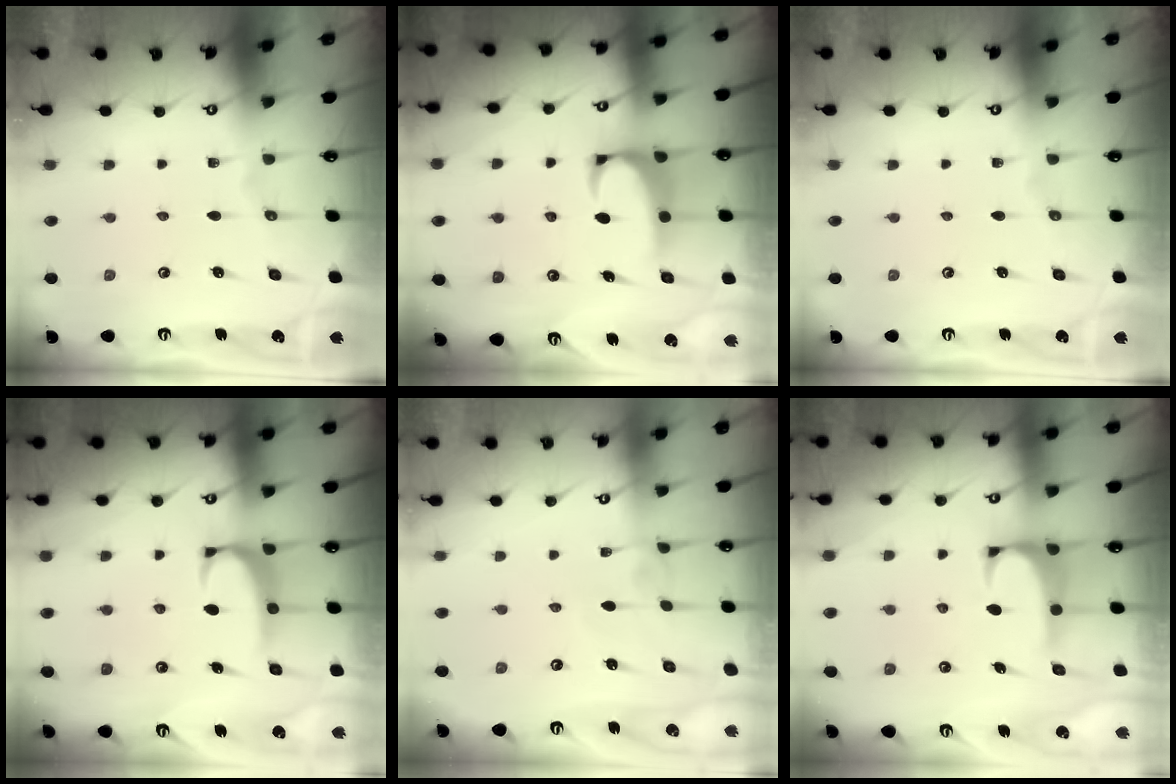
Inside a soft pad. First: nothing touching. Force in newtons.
{"total": 2.1, "press": 1.8, "slide": 0.9}
{"total": 0.0}
{"total": 2.3, "press": 2.2, "slide": 0.6}
{"total": 4.9, "press": 4.9, "slide": 0.1}
{"total": 1.2, "press": 1.2, "slide": 0.4}